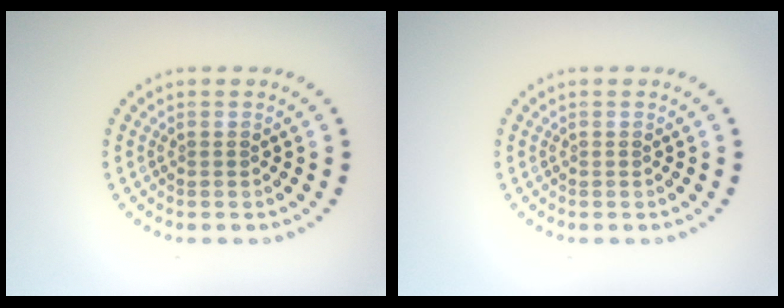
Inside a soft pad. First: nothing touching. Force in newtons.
{"total": 0.0}